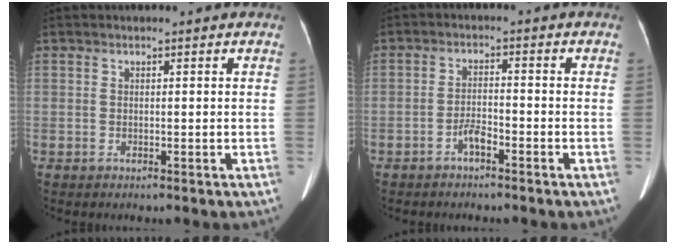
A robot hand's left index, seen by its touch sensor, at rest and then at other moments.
{"total": 2.6, "force": [-1.9, 0.5, 1.7], "torque": [-0.033, 0.003, -0.034]}